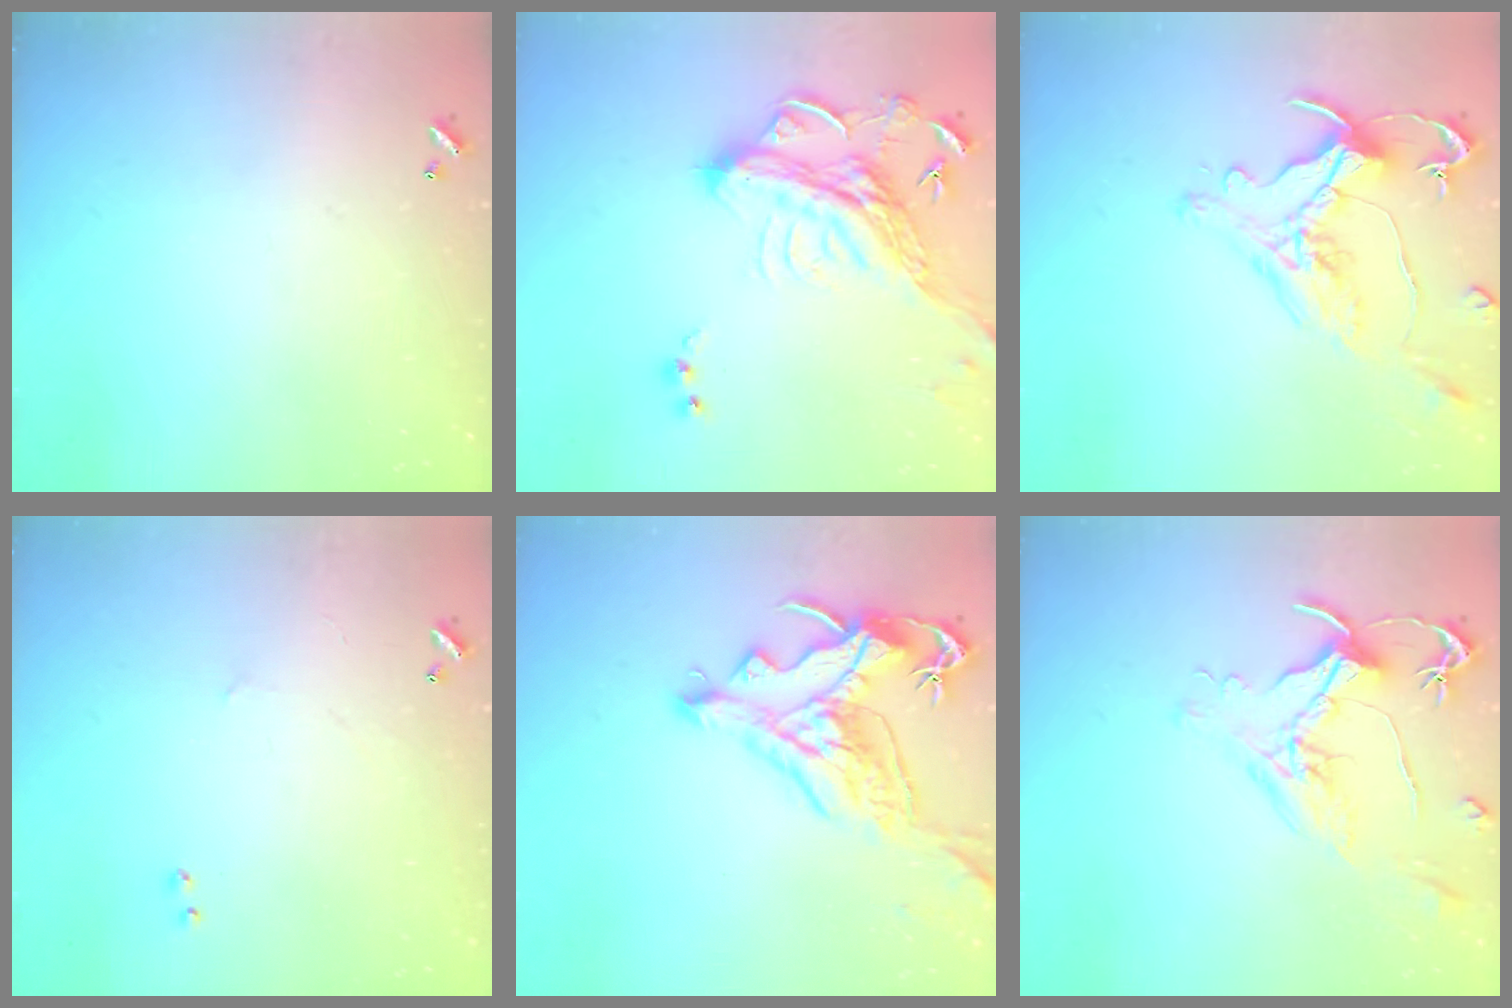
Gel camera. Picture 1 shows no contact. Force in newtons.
{"total": 6.8, "press": 6.6, "slide": 1.7}
{"total": 0.7, "press": 0.1, "slide": 0.7}
{"total": 2.5, "press": 2.4, "slide": 0.4}
{"total": 2.2, "press": 1.7, "slide": 1.3}
{"total": 1.6, "press": 1.5, "slide": 0.7}